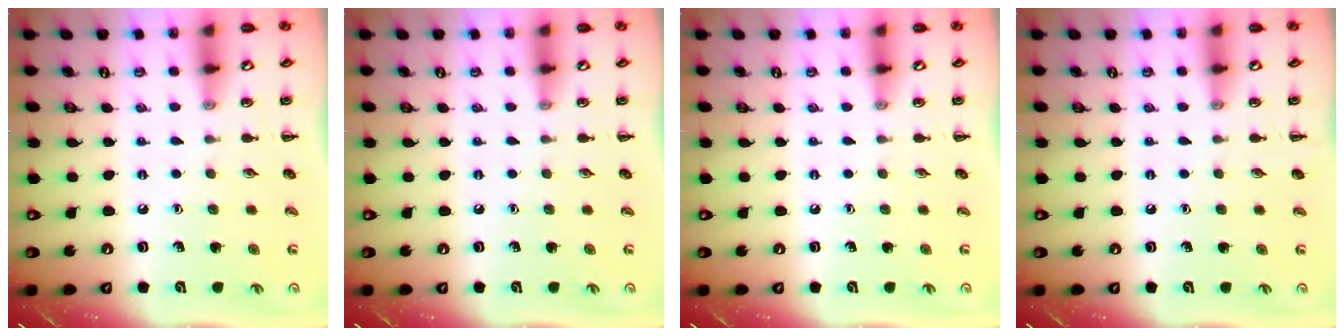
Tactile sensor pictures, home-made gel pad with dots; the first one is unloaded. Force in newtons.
{"total": 0.0}
{"total": 0.0}
{"total": 0.0}